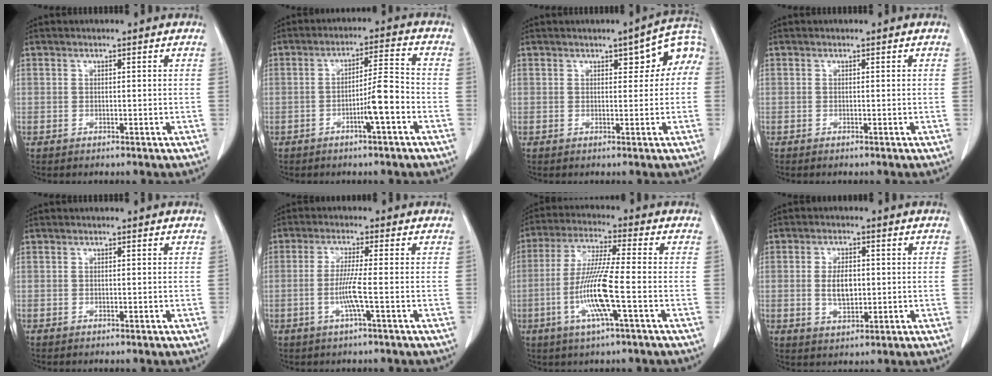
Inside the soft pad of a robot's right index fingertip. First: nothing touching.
{"total": 6.3, "force": [-2.5, 0.0, 5.8], "torque": [-0.098, 0.008, -0.040]}
{"total": 6.4, "force": [1.7, 2.3, 5.8], "torque": [-0.066, 0.029, 0.015]}
{"total": 0.0}
{"total": 0.0}
{"total": 4.7, "force": [-1.2, -0.7, 4.5], "torque": [-0.093, -0.008, -0.025]}
{"total": 10.8, "force": [-2.9, -0.1, 10.4], "torque": [-0.209, -0.010, -0.062]}
{"total": 4.9, "force": [0.0, 2.5, 4.2], "torque": [-0.083, 0.001, 0.006]}